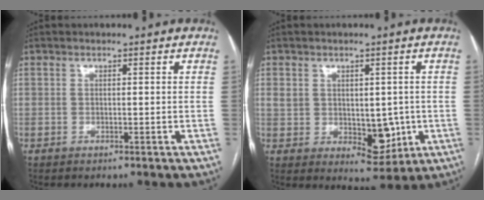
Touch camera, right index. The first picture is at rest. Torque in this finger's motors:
{"motor_torque": [0.37, 0.32, 0.23, 0.04]}